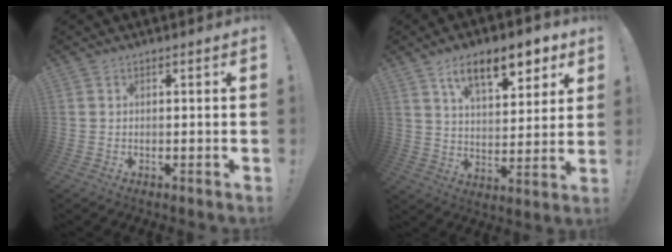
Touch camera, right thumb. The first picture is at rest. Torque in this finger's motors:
{"motor_torque": [1.29, 1.68, 0.36, 0.20, 0.09]}